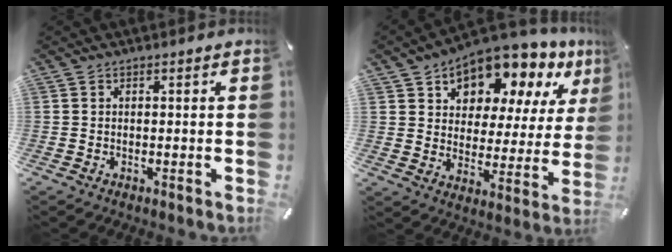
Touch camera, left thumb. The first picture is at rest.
{"total": 11.3, "force": [9.7, 5.5, 1.9], "torque": [-0.043, -0.095, 0.170]}